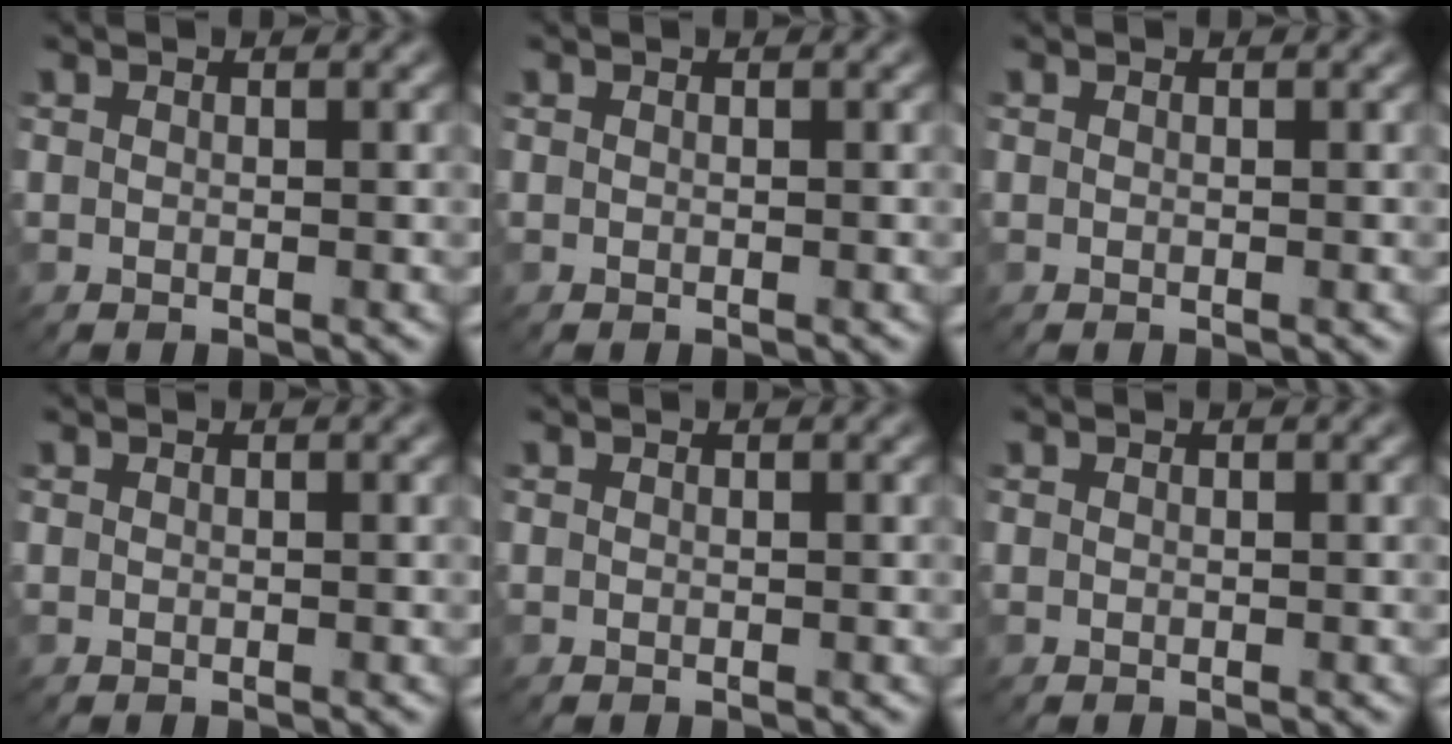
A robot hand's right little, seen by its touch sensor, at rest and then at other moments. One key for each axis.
{"total": 0.0}
{"total": 0.0}
{"total": 0.0}
{"total": 0.0}
{"total": 0.0}